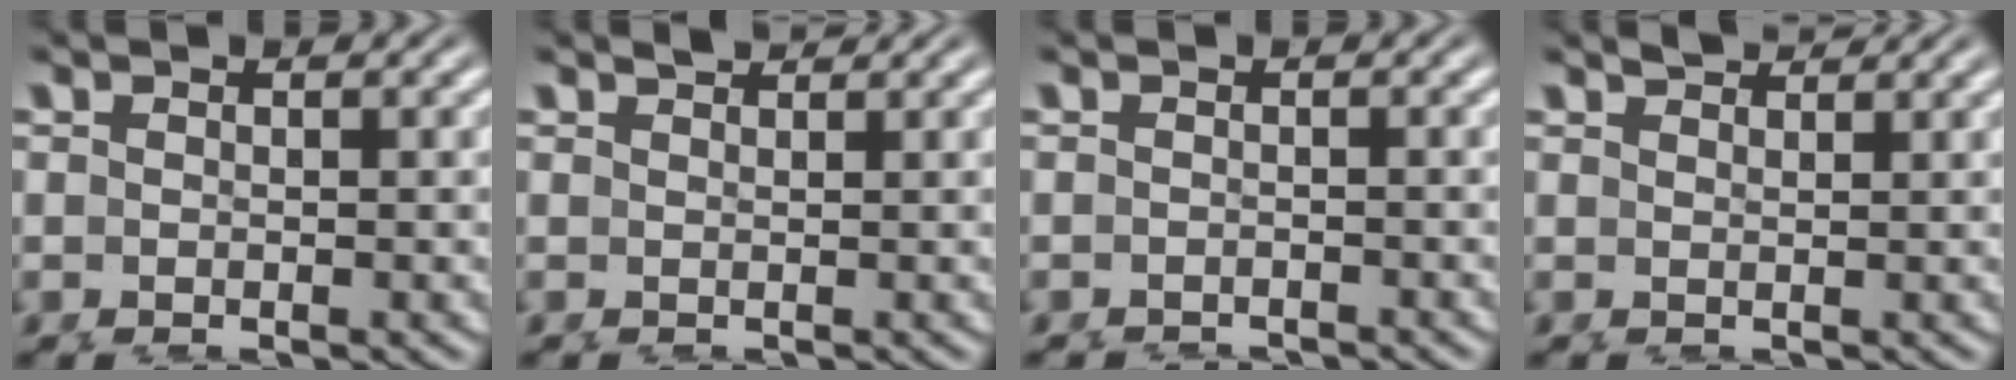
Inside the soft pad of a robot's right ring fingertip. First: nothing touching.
{"total": 1.0, "force": [0.7, -0.6, -0.3], "torque": [0.011, -0.009, 0.023]}
{"total": 2.7, "force": [-2.7, -0.3, -0.3], "torque": [0.006, -0.018, -0.036]}
{"total": 1.7, "force": [1.6, -0.6, -0.1], "torque": [0.015, -0.005, 0.036]}